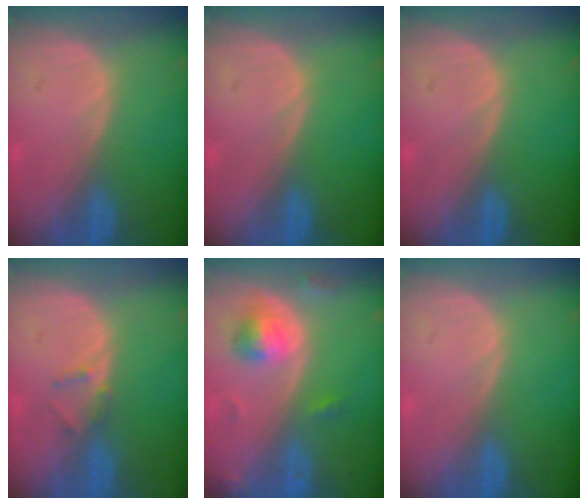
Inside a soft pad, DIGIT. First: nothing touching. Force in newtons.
{"total": 0.0}
{"total": 0.0}
{"total": 1.8, "press": 1.5, "slide": 0.9}
{"total": 5.0, "press": 4.9, "slide": 1.0}
{"total": 0.0}